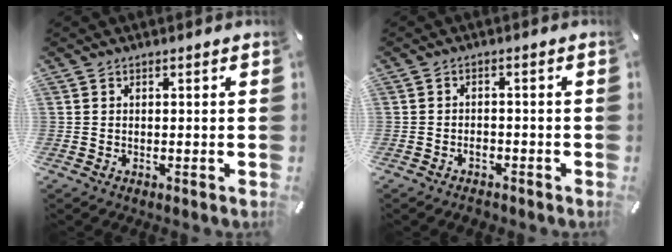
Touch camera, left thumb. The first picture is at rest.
{"total": 2.3, "force": [-1.5, 1.3, 1.0], "torque": [-0.021, 0.005, -0.031]}